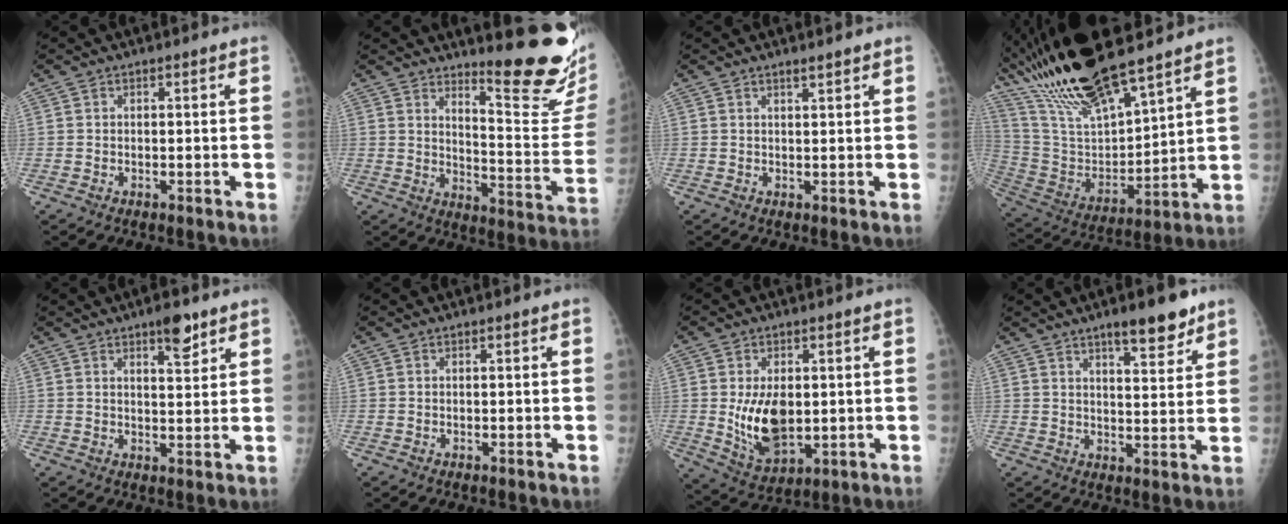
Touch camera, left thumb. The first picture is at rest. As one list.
[{"total": 17.2, "force": [13.1, 2.4, 10.9], "torque": [-0.125, -0.138, 0.185]}, {"total": 1.4, "force": [1.2, 0.0, 0.8], "torque": [-0.006, -0.010, 0.022]}, {"total": 23.8, "force": [18.7, 5.3, 13.8], "torque": [-0.240, -0.056, 0.360]}, {"total": 5.2, "force": [3.4, 1.6, 3.5], "torque": [-0.034, -0.021, 0.051]}, {"total": 0.0}, {"total": 10.3, "force": [0.3, 6.1, 8.3], "torque": [-0.122, -0.020, 0.026]}, {"total": 8.5, "force": [6.0, 2.1, 5.7], "torque": [-0.058, -0.037, 0.090]}]